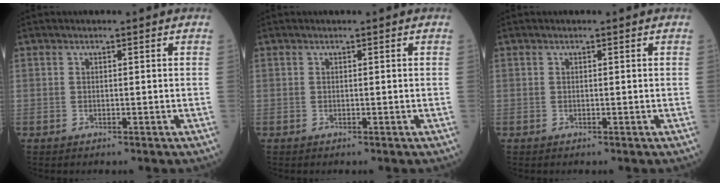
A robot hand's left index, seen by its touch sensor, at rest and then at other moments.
{"total": 0.0}
{"total": 0.0}